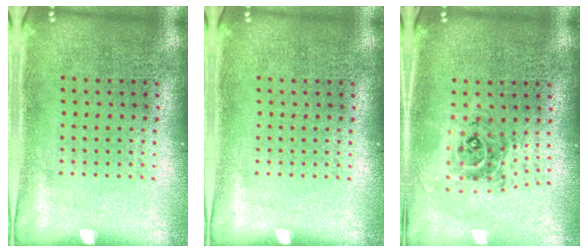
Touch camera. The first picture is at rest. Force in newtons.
{"total": 0.0}
{"total": 1.0, "press": 0.9, "slide": 0.3}